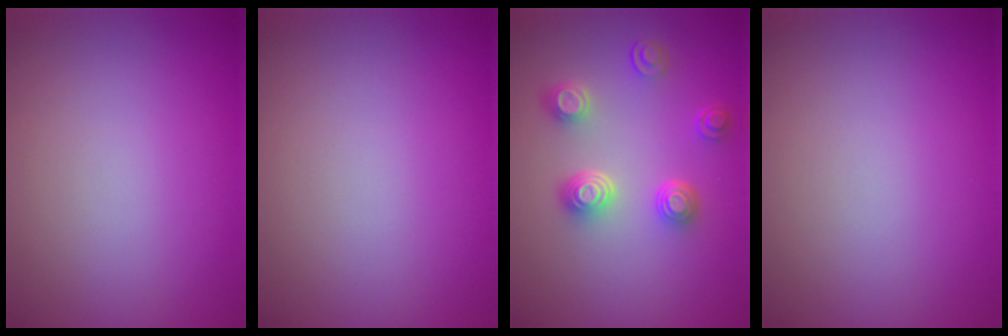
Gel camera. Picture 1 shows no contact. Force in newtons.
{"total": 0.0}
{"total": 3.8, "press": 3.0, "slide": 2.4}
{"total": 0.0}